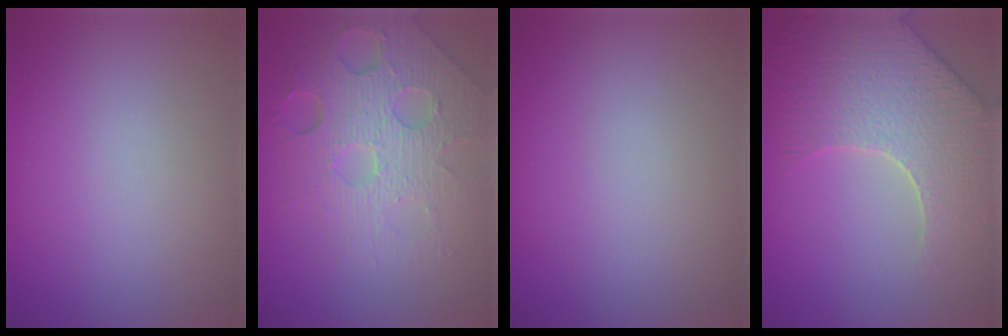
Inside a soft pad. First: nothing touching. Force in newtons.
{"total": 7.9, "press": 5.3, "slide": 5.8}
{"total": 0.0}
{"total": 7.5, "press": 6.2, "slide": 4.2}